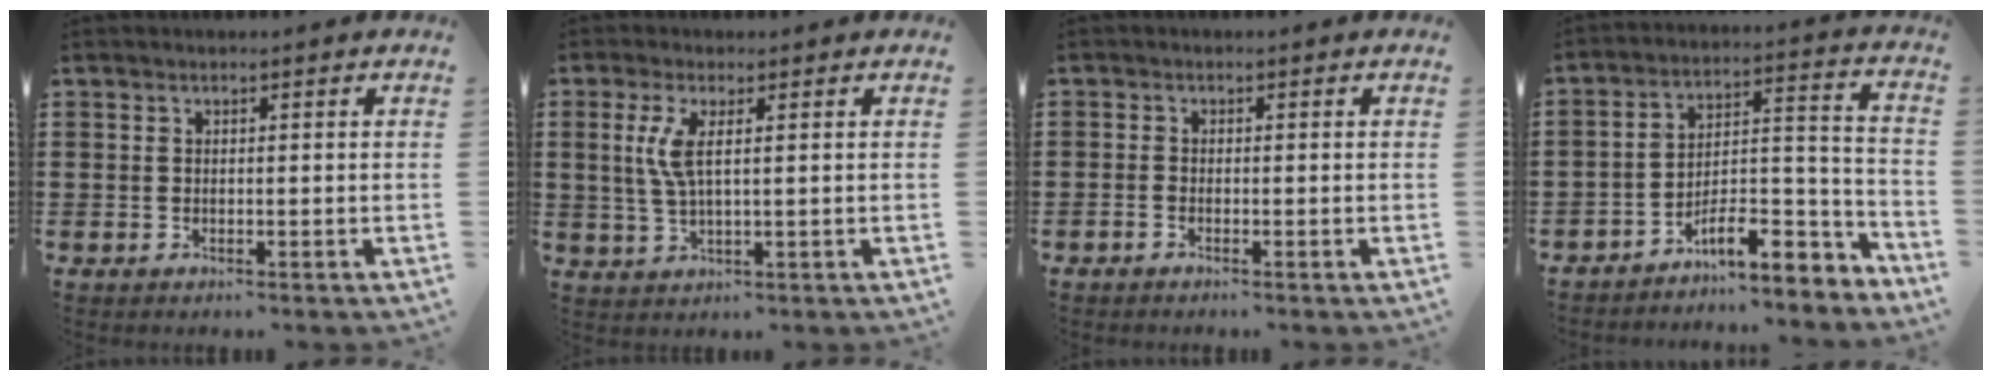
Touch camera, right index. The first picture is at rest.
{"total": 4.6, "force": [1.2, 1.2, 4.3], "torque": [-0.103, -0.003, 0.014]}
{"total": 0.6, "force": [-0.5, 0.1, 0.3], "torque": [-0.007, -0.002, -0.009]}
{"total": 8.2, "force": [-6.2, 2.6, 4.7], "torque": [-0.069, 0.006, -0.115]}